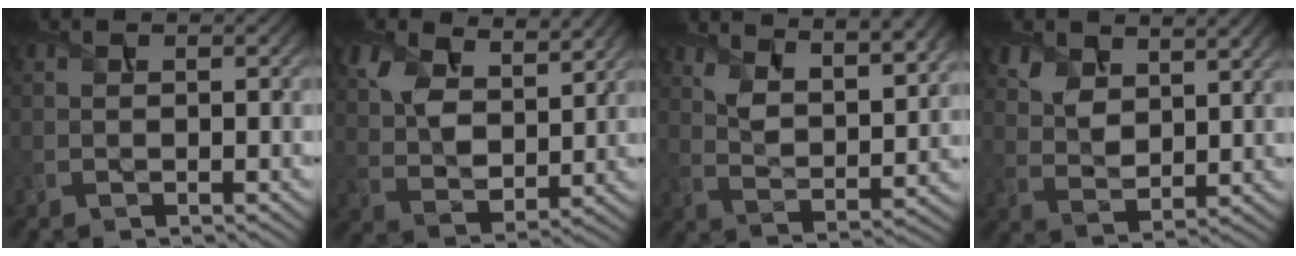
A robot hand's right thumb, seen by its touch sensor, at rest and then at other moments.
{"total": 9.8, "force": [6.1, 5.2, 5.7], "torque": [-0.150, -0.004, 0.111]}
{"total": 11.5, "force": [8.2, 4.1, 7.0], "torque": [-0.136, -0.001, 0.131]}
{"total": 7.0, "force": [4.7, 3.5, 3.7], "torque": [-0.091, -0.010, 0.097]}